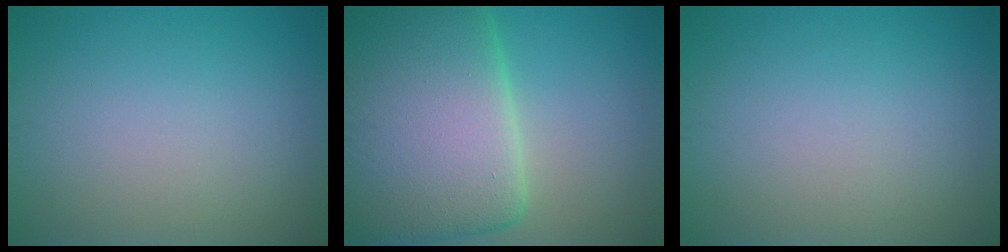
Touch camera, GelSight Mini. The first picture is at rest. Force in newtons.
{"total": 16.6, "press": 16.6, "slide": 1.0}
{"total": 0.0}